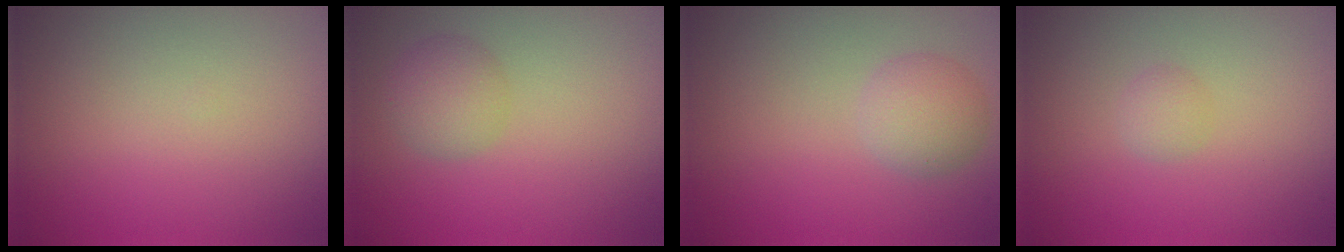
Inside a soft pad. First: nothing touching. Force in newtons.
{"total": 2.5, "press": 2.5, "slide": 0.0}
{"total": 2.4, "press": 2.4, "slide": 0.2}
{"total": 1.0, "press": 1.0, "slide": 0.1}